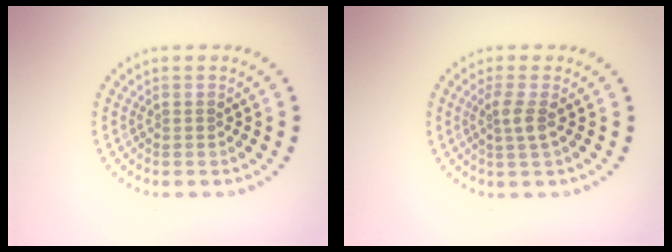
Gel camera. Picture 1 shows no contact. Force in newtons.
{"total": 1.9, "press": 1.4, "slide": 1.3}